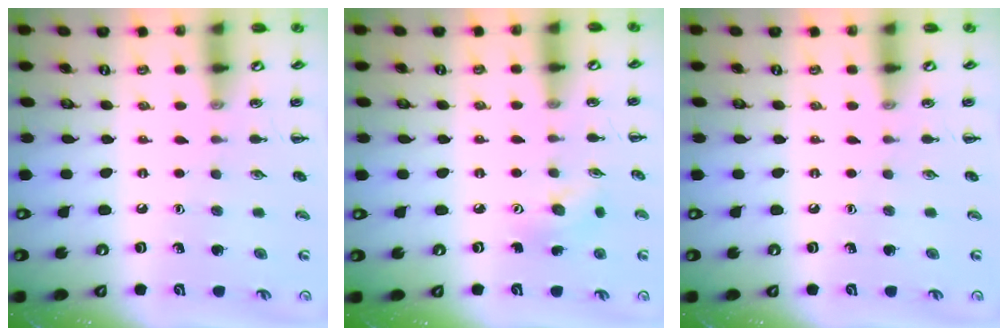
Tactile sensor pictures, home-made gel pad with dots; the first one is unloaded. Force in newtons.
{"total": 3.9, "press": 3.8, "slide": 0.7}
{"total": 0.0}